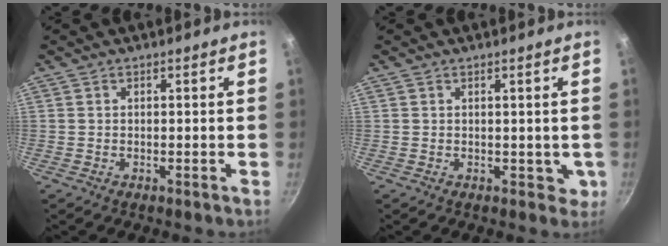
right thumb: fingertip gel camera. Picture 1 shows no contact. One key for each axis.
{"total": 2.6, "fx": 0.4, "fy": 2.0, "fz": 1.6, "tx": -0.010, "ty": 0.001, "tz": 0.010}